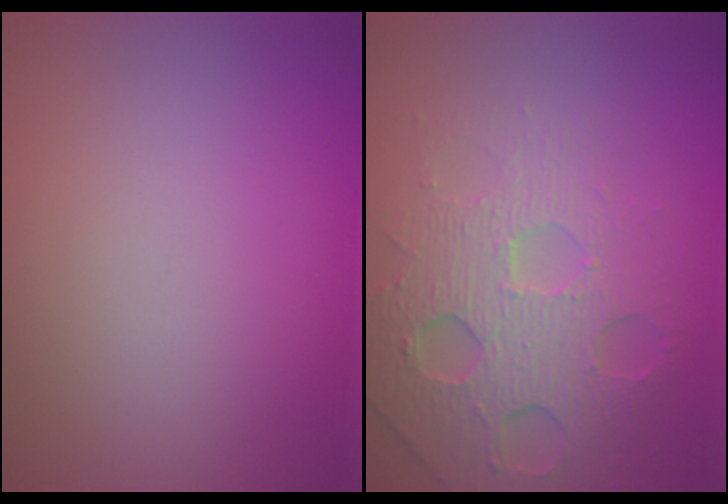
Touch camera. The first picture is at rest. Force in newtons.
{"total": 6.3, "press": 4.7, "slide": 4.3}